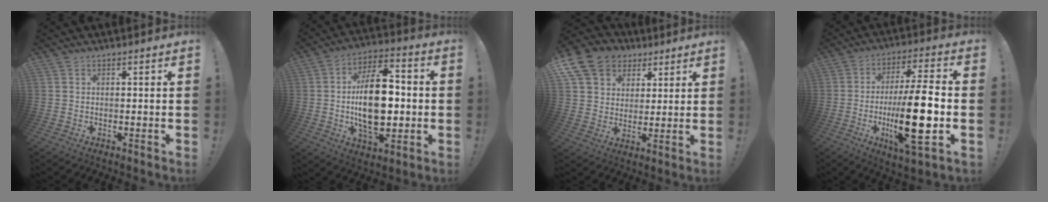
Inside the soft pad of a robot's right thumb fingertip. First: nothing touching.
{"total": 20.0, "force": [-1.2, 11.4, 16.4], "torque": [-0.283, 0.005, -0.021]}
{"total": 13.2, "force": [6.4, 10.4, 5.1], "torque": [-0.072, -0.037, 0.128]}
{"total": 20.9, "force": [-3.6, 5.6, 19.8], "torque": [-0.339, 0.002, -0.058]}